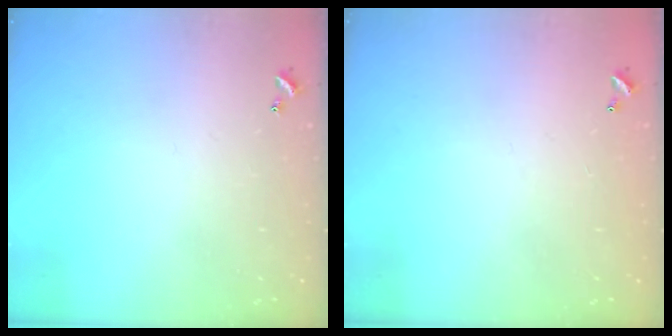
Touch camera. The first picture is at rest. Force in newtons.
{"total": 3.0, "press": 3.0, "slide": 0.1}